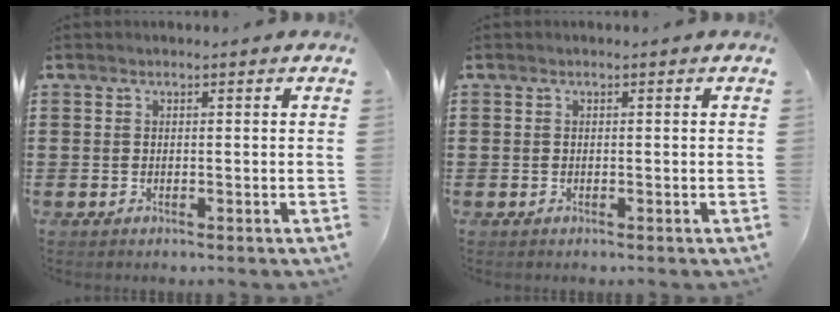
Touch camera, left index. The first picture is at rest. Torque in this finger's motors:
{"motor_torque": [0.00, 0.00, 0.00, 0.00]}